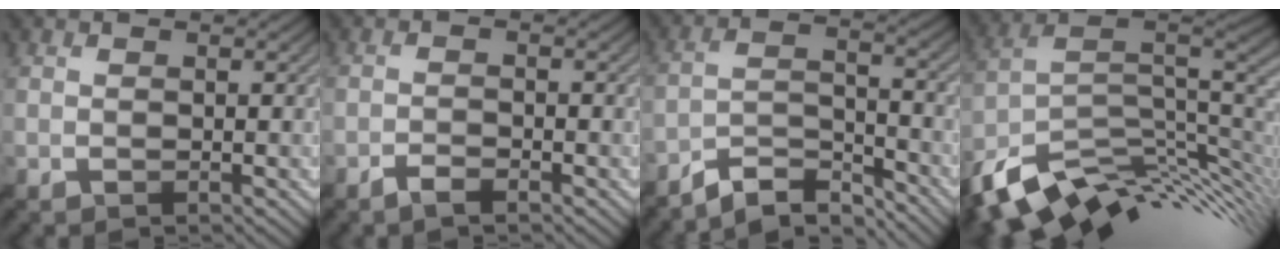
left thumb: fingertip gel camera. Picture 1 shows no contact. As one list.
[{"total": 1.9, "force": [-1.5, 0.4, 1.0], "torque": [-0.020, 0.001, -0.031]}, {"total": 6.7, "force": [-6.0, 1.7, 2.3], "torque": [-0.044, -0.003, -0.117]}, {"total": 14.3, "force": [-6.6, 7.2, 10.5], "torque": [-0.215, -0.030, -0.108]}]